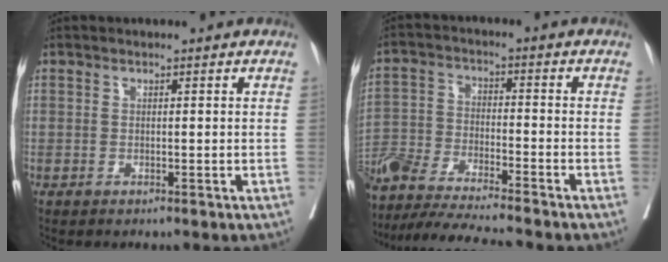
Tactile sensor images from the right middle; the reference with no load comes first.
{"total": 15.6, "force": [-14.1, 0.1, 6.7], "torque": [-0.129, -0.020, -0.248]}